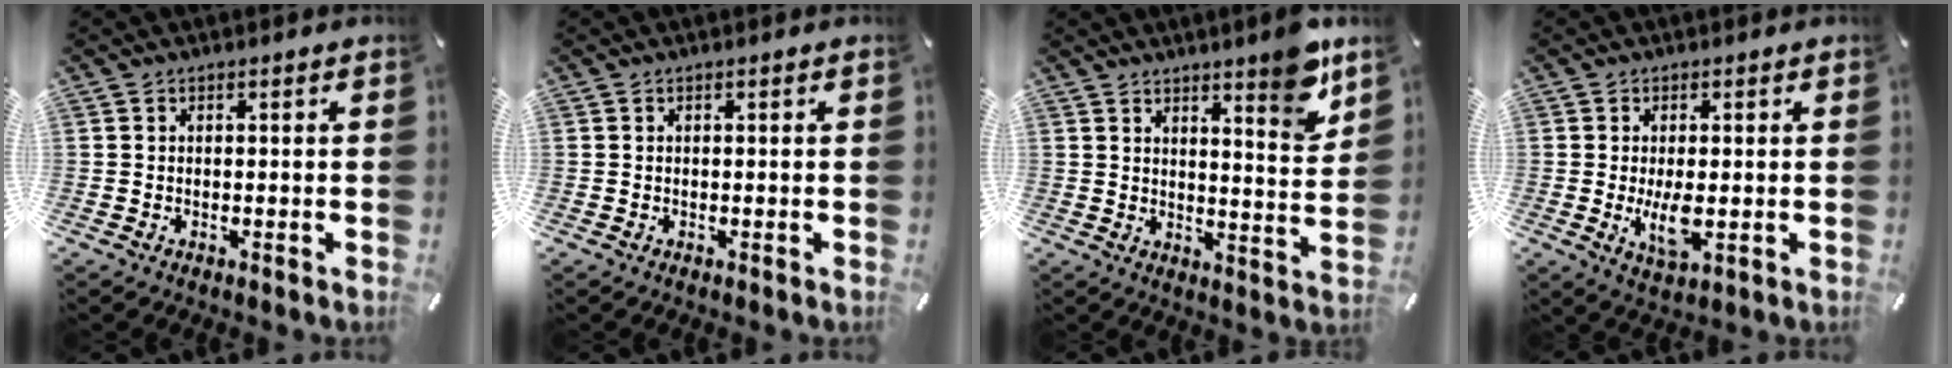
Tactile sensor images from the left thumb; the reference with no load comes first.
{"total": 0.0}
{"total": 8.7, "force": [7.2, 1.4, 4.8], "torque": [-0.057, -0.061, 0.119]}
{"total": 6.4, "force": [-0.4, 2.7, 5.8], "torque": [-0.110, -0.015, -0.012]}